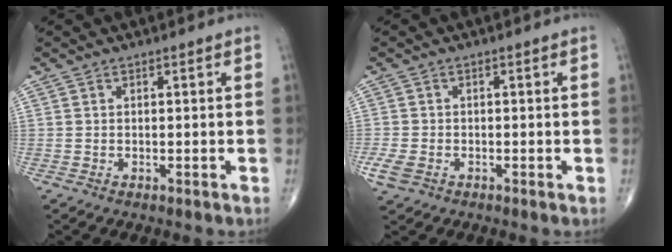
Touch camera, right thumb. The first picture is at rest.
{"total": 3.2, "force": [-1.3, 2.2, 1.9], "torque": [-0.049, -0.005, -0.025]}